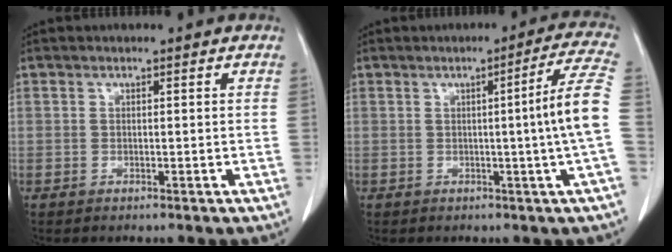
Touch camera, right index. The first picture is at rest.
{"total": 8.0, "force": [-0.6, -2.1, 7.8], "torque": [-0.098, -0.002, -0.008]}